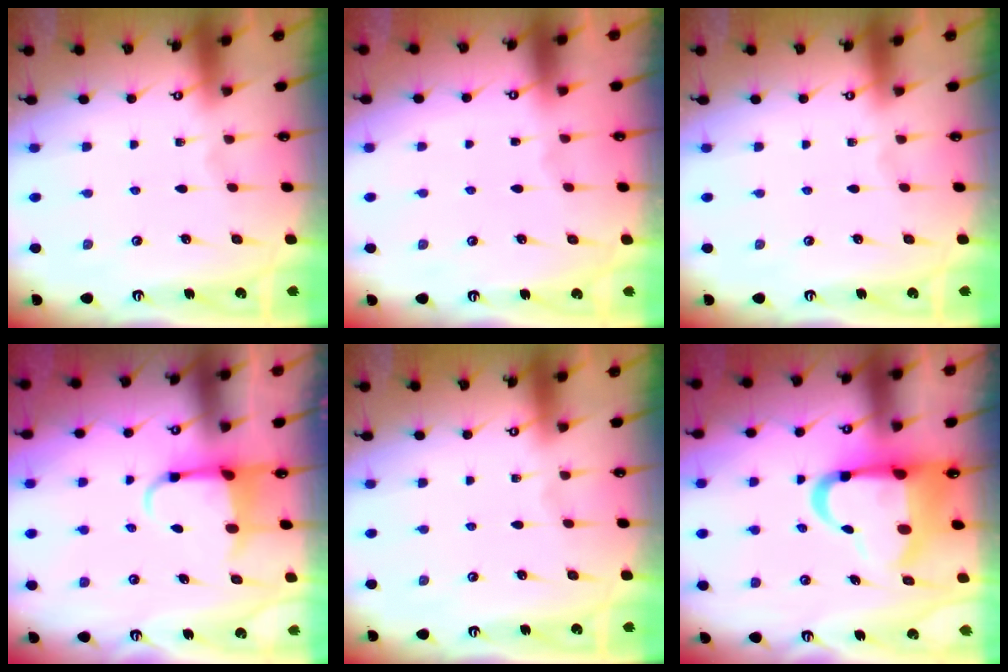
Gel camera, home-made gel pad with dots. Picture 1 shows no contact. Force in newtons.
{"total": 1.2, "press": 1.2, "slide": 0.1}
{"total": 0.0}
{"total": 4.0, "press": 3.8, "slide": 1.0}
{"total": 0.0}
{"total": 13.0, "press": 12.6, "slide": 2.9}